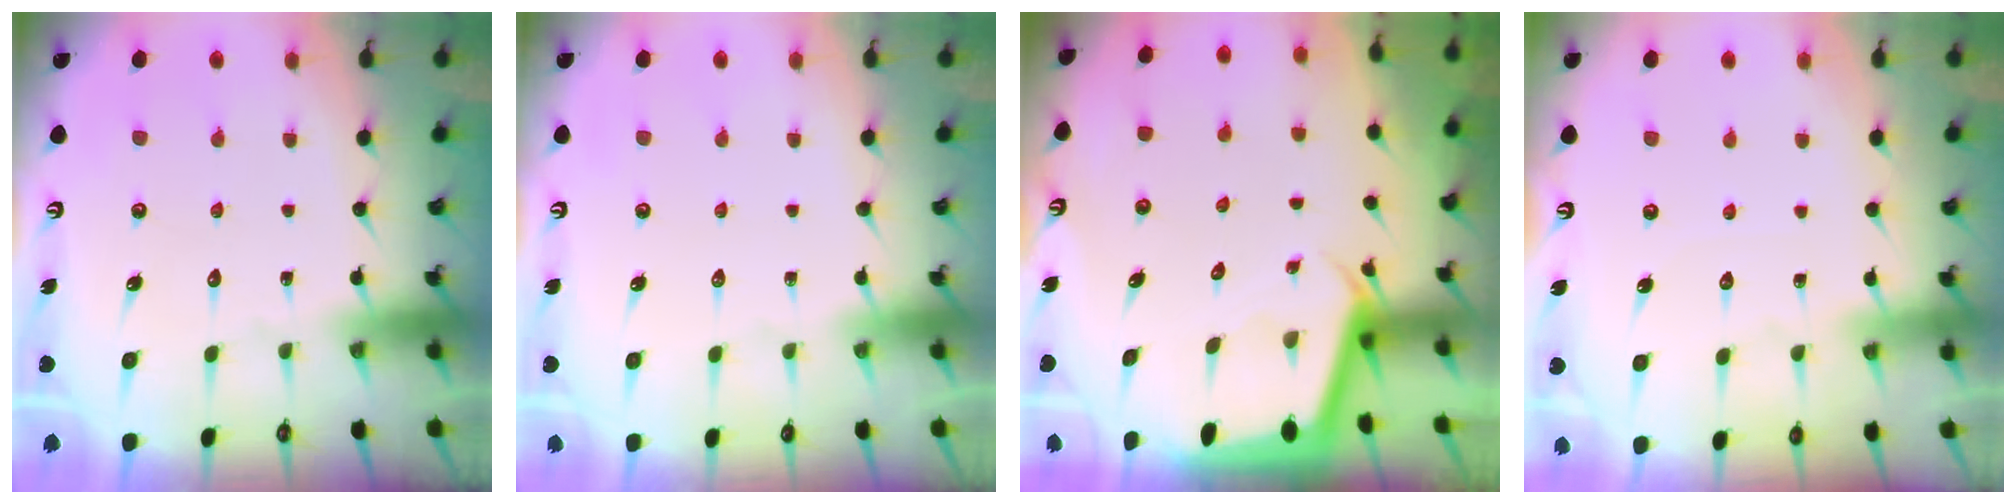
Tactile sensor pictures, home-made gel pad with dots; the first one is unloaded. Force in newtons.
{"total": 0.0}
{"total": 2.3, "press": 2.3, "slide": 0.0}
{"total": 2.7, "press": 2.7, "slide": 0.3}